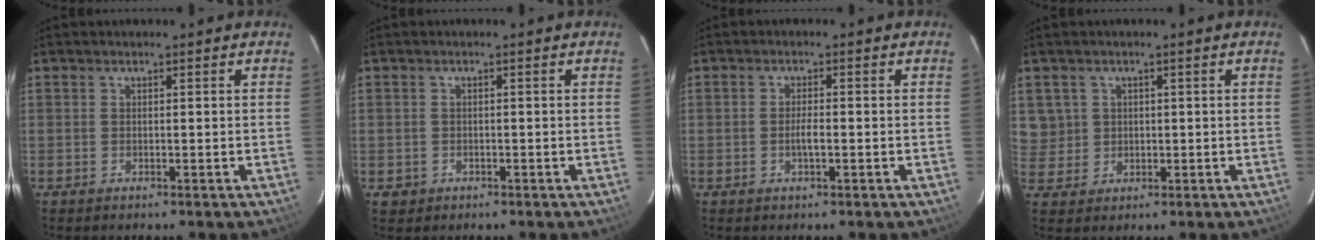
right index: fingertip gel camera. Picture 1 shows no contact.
{"total": 2.2, "force": [-0.5, 2.1, 0.3], "torque": [-0.008, 0.002, -0.004]}
{"total": 2.1, "force": [-0.6, 0.4, 2.0], "torque": [-0.038, 0.000, -0.012]}
{"total": 4.9, "force": [1.2, 4.7, 0.6], "torque": [-0.002, 0.013, 0.031]}